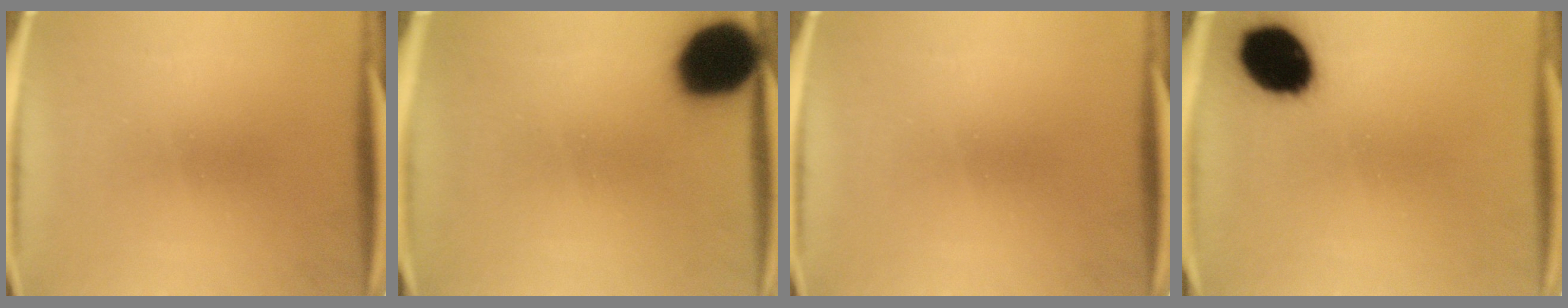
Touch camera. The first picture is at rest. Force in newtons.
{"total": 17.6}
{"total": 0.0}
{"total": 14.6}